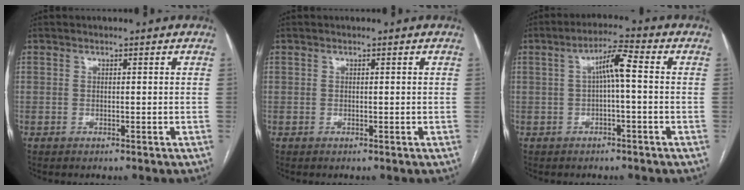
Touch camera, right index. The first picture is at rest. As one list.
[{"total": 0.0}, {"total": 5.0, "force": [0.3, 0.5, 5.0], "torque": [-0.084, 0.019, 0.004]}]